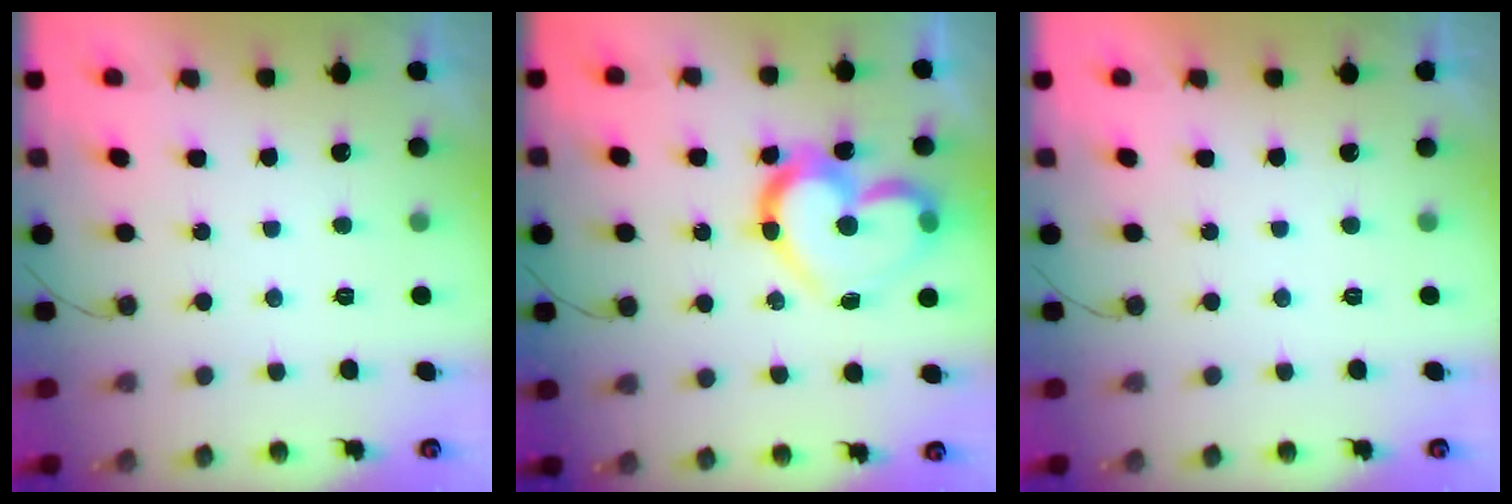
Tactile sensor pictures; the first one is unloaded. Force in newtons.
{"total": 18.5, "press": 18.4, "slide": 1.9}
{"total": 1.7, "press": 1.7, "slide": 0.0}